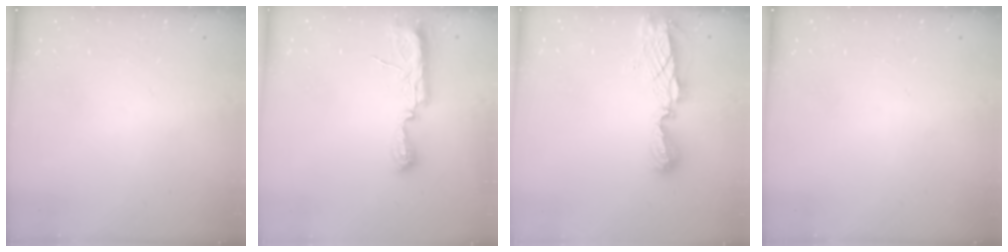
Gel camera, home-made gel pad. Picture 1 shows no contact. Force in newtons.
{"total": 10.3, "press": 8.9, "slide": 5.2}
{"total": 8.5, "press": 8.5, "slide": 0.3}
{"total": 0.0}